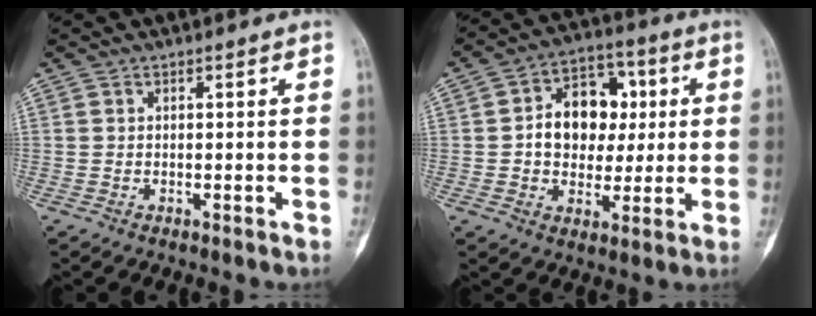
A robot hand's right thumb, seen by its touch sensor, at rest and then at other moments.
{"total": 13.3, "force": [1.4, 10.0, 8.6], "torque": [-0.084, 0.017, 0.019]}